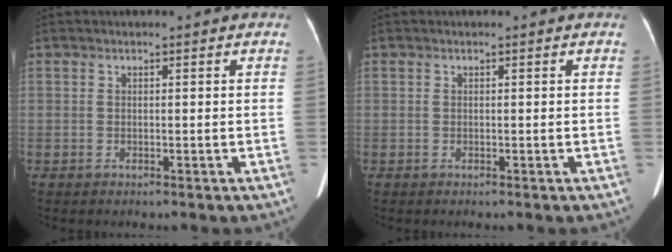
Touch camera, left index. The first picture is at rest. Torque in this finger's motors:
{"motor_torque": [0.00, 0.00, 0.00, 0.00]}